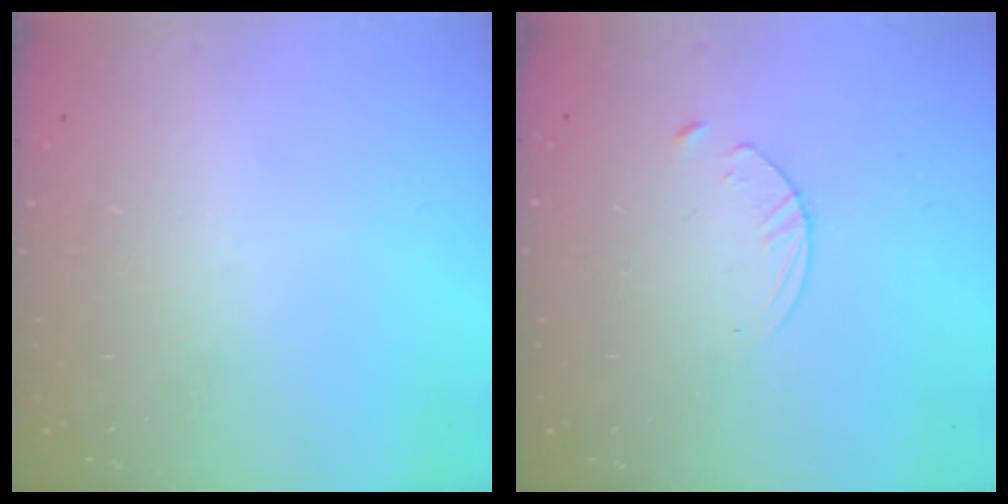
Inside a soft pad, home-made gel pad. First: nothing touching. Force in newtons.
{"total": 3.1, "press": 3.1, "slide": 0.3}